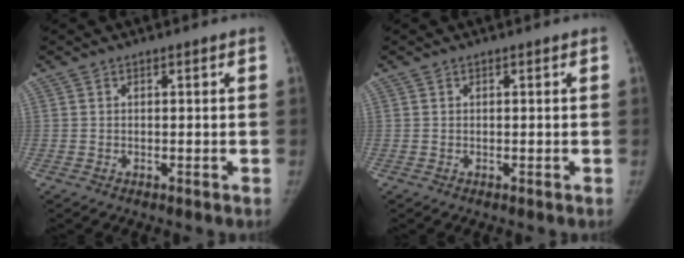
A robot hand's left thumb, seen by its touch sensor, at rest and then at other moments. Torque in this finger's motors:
{"motor_torque": [-0.07, 0.06, 0.10, -0.10, 0.00]}